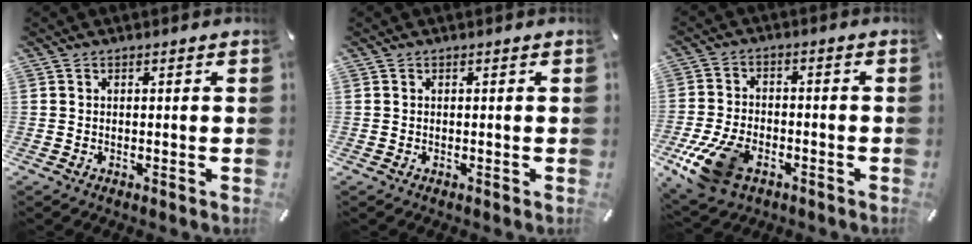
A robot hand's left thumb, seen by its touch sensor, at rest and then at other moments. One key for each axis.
{"total": 0.0}
{"total": 12.7, "fx": -6.3, "fy": 7.4, "fz": 8.1, "tx": -0.167, "ty": 0.023, "tz": -0.109}